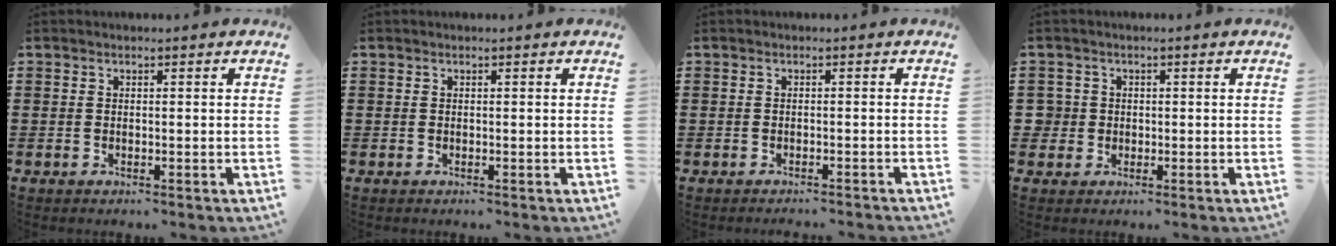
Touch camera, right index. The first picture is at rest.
{"total": 0.0}
{"total": 1.1, "force": [-1.1, -0.1, -0.2], "torque": [0.000, 0.000, -0.024]}
{"total": 2.3, "force": [-0.1, 2.3, 0.4], "torque": [-0.027, 0.004, -0.007]}